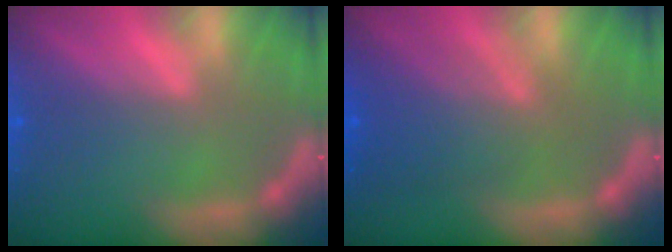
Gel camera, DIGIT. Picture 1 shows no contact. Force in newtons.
{"total": 6.0}